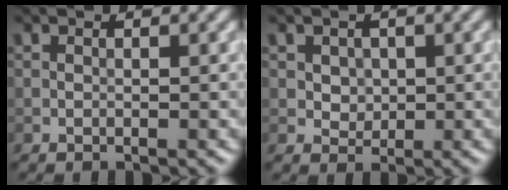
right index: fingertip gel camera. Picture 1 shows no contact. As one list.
[{"total": 2.0, "force": [0.6, 1.7, 0.9], "torque": [-0.022, -0.001, 0.023]}]